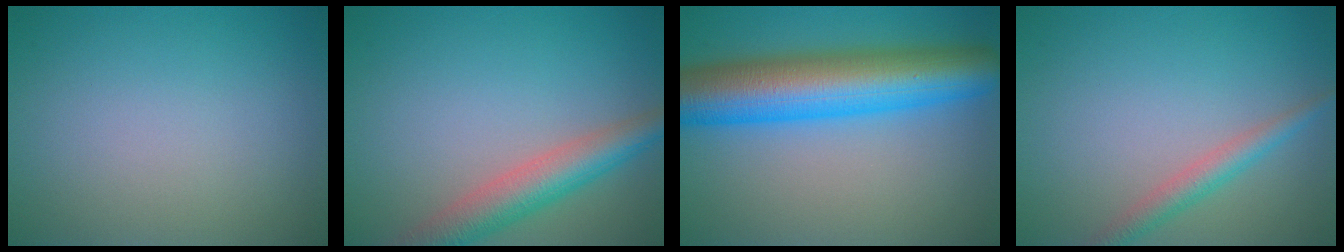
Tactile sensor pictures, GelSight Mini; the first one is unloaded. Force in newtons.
{"total": 5.2, "press": 5.2, "slide": 0.2}
{"total": 11.1, "press": 11.1, "slide": 0.2}
{"total": 2.4, "press": 2.4, "slide": 0.1}